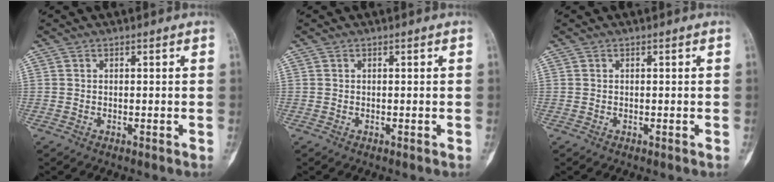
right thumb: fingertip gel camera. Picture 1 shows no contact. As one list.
[{"total": 0.0}, {"total": 0.0}]